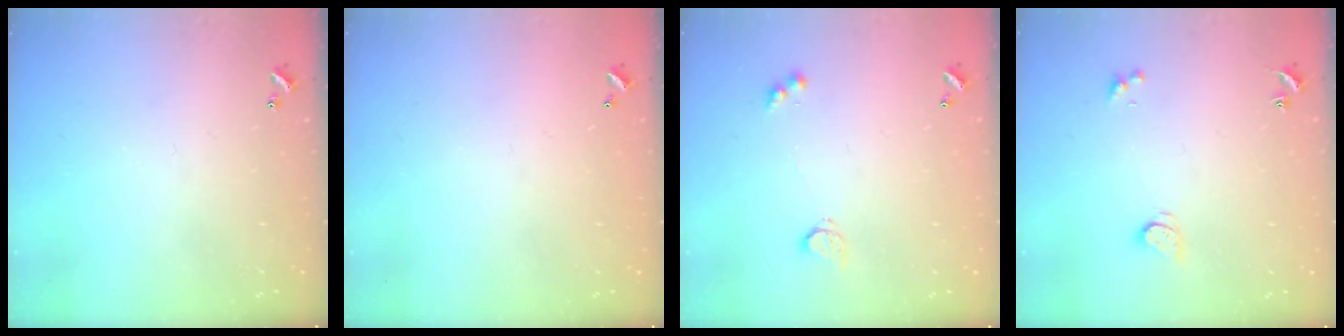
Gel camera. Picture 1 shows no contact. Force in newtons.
{"total": 2.8, "press": 2.8, "slide": 0.1}
{"total": 3.2, "press": 3.2, "slide": 0.4}
{"total": 1.4, "press": 1.4, "slide": 0.4}